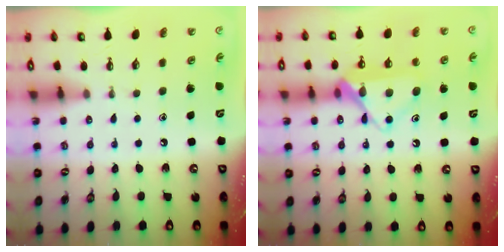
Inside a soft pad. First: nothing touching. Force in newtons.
{"total": 14.5, "press": 14.5, "slide": 0.8}